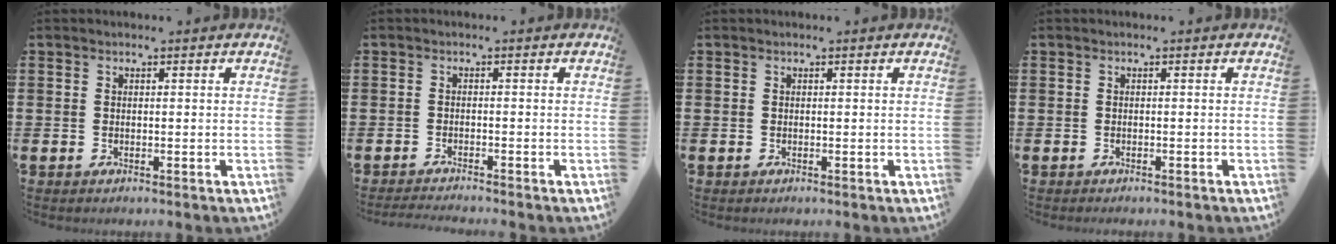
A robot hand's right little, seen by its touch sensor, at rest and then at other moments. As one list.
[{"total": 1.2, "force": [-1.2, -0.2, 0.3], "torque": [-0.005, -0.001, -0.023]}, {"total": 0.0}, {"total": 0.0}]